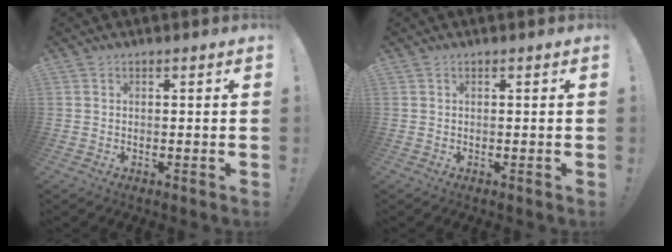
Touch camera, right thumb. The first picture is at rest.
{"total": 0.0}